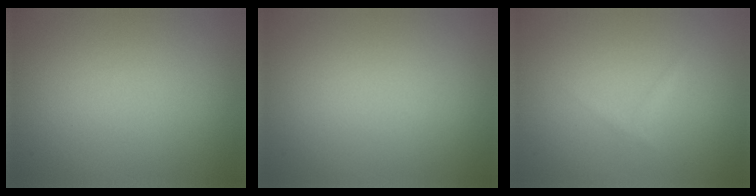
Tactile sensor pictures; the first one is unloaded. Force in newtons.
{"total": 0.0}
{"total": 0.6, "press": 0.6, "slide": 0.0}